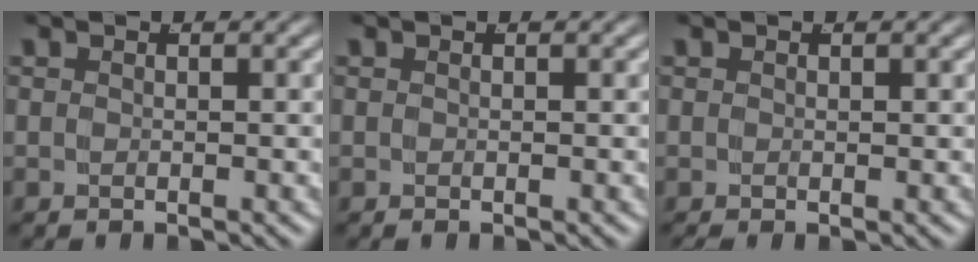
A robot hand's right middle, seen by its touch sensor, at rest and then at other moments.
{"total": 0.0}
{"total": 0.0}